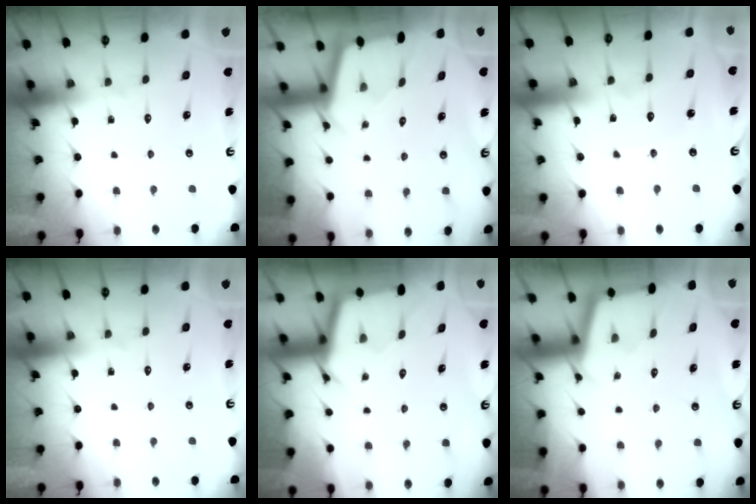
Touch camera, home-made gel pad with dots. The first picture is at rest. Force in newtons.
{"total": 1.9, "press": 1.9, "slide": 0.2}
{"total": 3.8, "press": 3.8, "slide": 0.4}
{"total": 0.0}
{"total": 2.7, "press": 2.7, "slide": 0.1}
{"total": 2.4, "press": 2.4, "slide": 0.2}